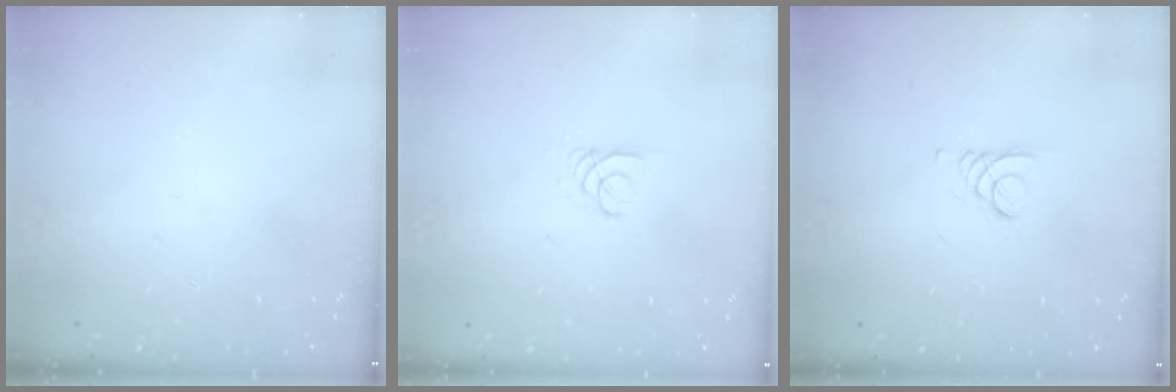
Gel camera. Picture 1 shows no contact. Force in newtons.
{"total": 1.8, "press": 1.8, "slide": 0.2}
{"total": 0.7, "press": 0.7, "slide": 0.1}